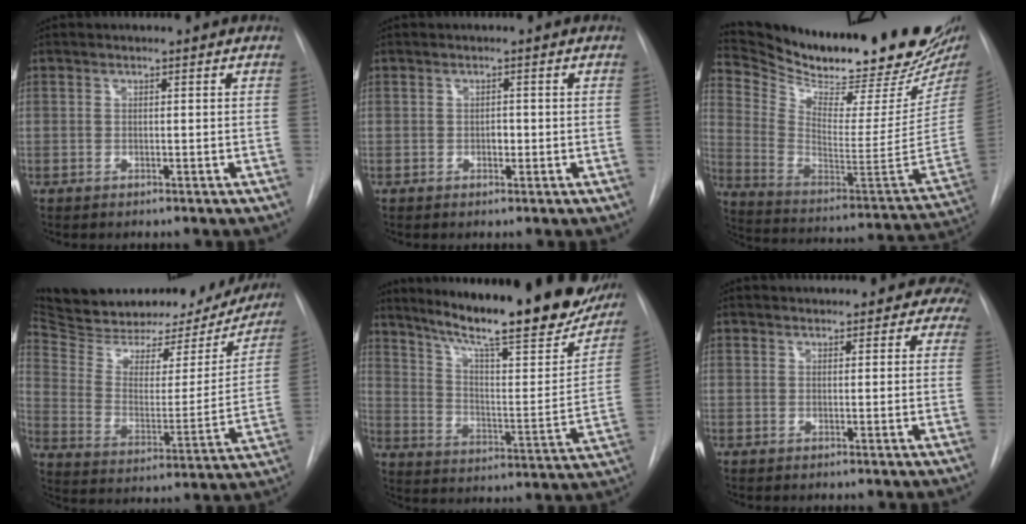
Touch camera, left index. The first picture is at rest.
{"total": 1.1, "force": [-0.3, 0.7, 0.7], "torque": [-0.012, 0.000, -0.004]}
{"total": 28.5, "force": [24.9, 3.0, 13.6], "torque": [-0.231, -0.105, 0.353]}
{"total": 28.7, "force": [25.3, 9.1, 9.8], "torque": [-0.179, -0.030, 0.345]}
{"total": 28.1, "force": [22.7, 4.7, 15.9], "torque": [-0.243, -0.044, 0.308]}
{"total": 7.8, "force": [6.9, 3.3, 1.4], "torque": [0.021, 0.003, 0.058]}